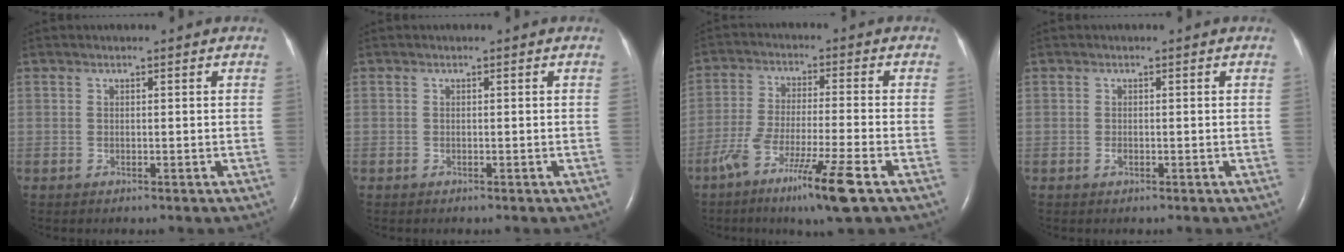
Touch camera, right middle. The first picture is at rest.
{"total": 0.0}
{"total": 11.3, "force": [-6.5, -0.4, 9.2], "torque": [-0.178, -0.030, -0.117]}
{"total": 0.5, "force": [-0.3, 0.3, 0.4], "torque": [-0.011, 0.000, -0.003]}